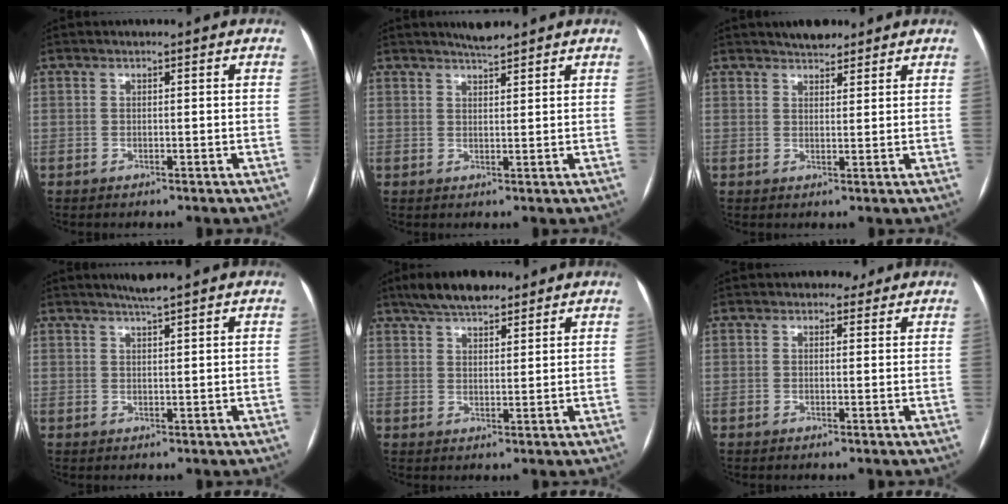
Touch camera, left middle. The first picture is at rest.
{"total": 2.6, "force": [2.4, 0.1, 0.9], "torque": [-0.019, 0.003, 0.042]}
{"total": 3.7, "force": [3.2, 1.4, 1.2], "torque": [-0.020, 0.008, 0.050]}
{"total": 2.4, "force": [2.1, -0.5, 1.1], "torque": [-0.019, 0.003, 0.038]}
{"total": 7.6, "force": [6.0, 2.6, 3.9], "torque": [-0.069, 0.017, 0.104]}
{"total": 1.9, "force": [1.4, 1.2, 0.3], "torque": [-0.001, 0.004, 0.015]}